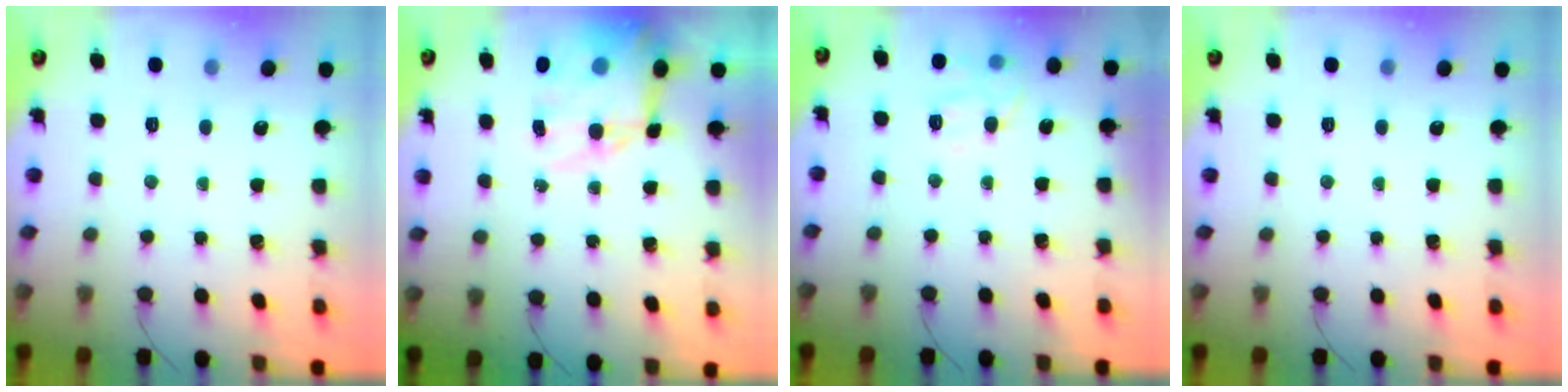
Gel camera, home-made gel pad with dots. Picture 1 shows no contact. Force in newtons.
{"total": 14.3, "press": 14.0, "slide": 3.2}
{"total": 10.2, "press": 10.2, "slide": 0.2}
{"total": 0.0}